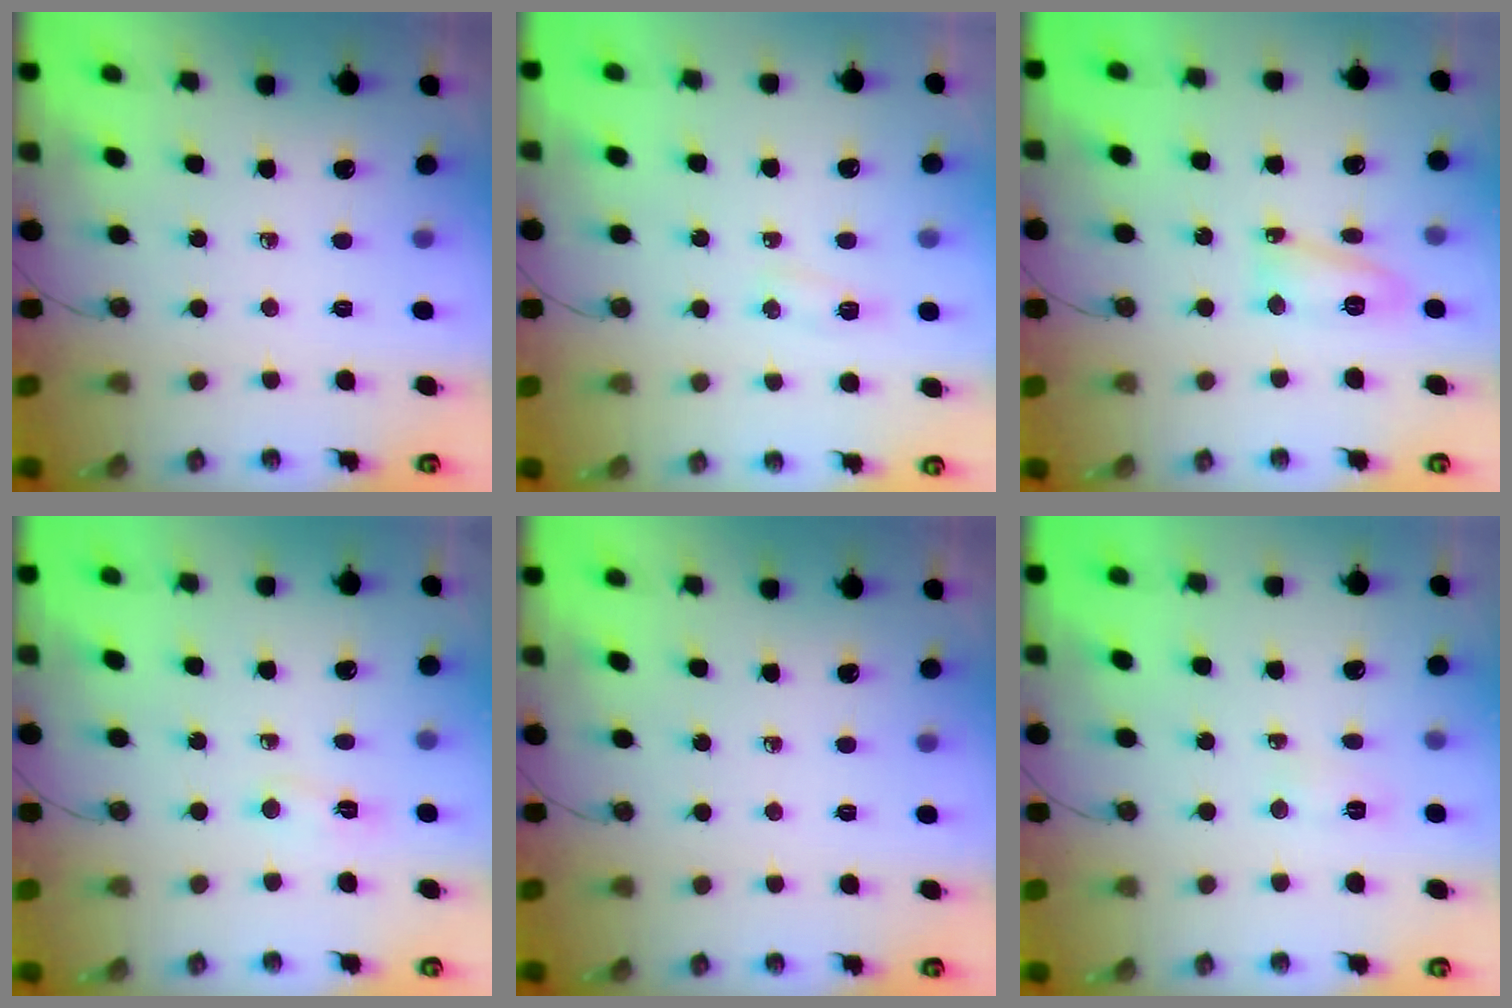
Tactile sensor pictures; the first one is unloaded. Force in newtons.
{"total": 4.2, "press": 4.1, "slide": 0.6}
{"total": 10.6, "press": 10.6, "slide": 0.7}
{"total": 4.1, "press": 3.8, "slide": 1.6}
{"total": 0.0}
{"total": 3.5, "press": 3.4, "slide": 0.4}